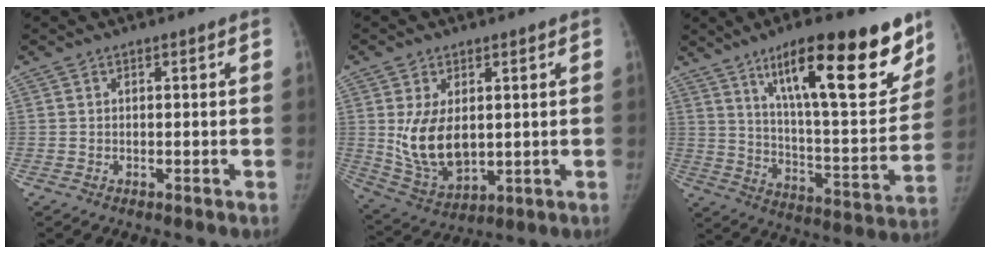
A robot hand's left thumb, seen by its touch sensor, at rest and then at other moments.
{"total": 11.5, "force": [1.4, 7.3, 8.7], "torque": [-0.140, -0.017, 0.047]}
{"total": 25.4, "force": [14.9, 6.8, 19.4], "torque": [-0.250, -0.063, 0.237]}